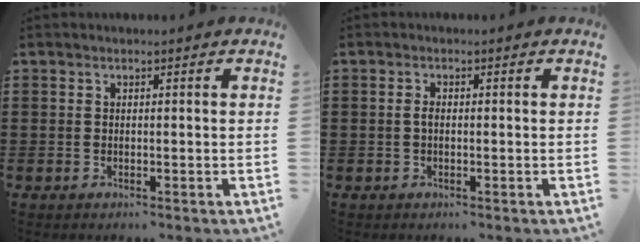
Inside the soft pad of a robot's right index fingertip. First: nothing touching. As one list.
[{"total": 1.1, "force": [-0.2, 0.4, 1.0], "torque": [-0.027, -0.004, -0.006]}]